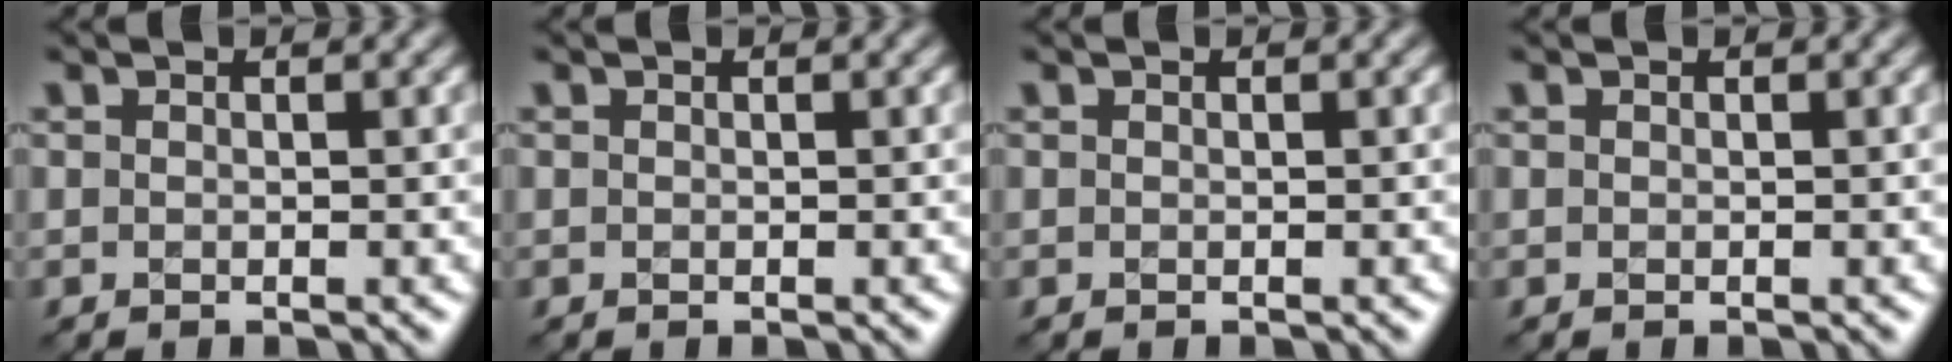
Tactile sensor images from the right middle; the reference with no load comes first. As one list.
[{"total": 0.0}, {"total": 0.0}, {"total": 0.0}]